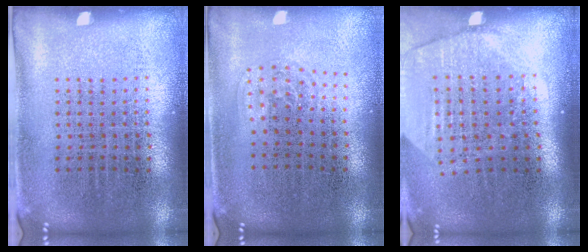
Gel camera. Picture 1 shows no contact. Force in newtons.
{"total": 0.9, "press": 0.7, "slide": 0.6}
{"total": 2.0, "press": 1.8, "slide": 1.0}